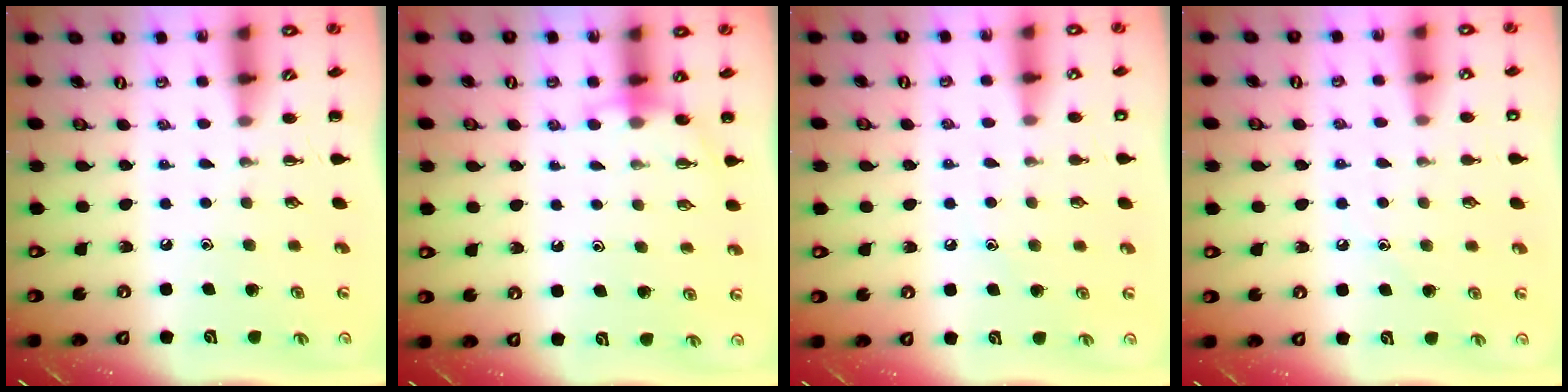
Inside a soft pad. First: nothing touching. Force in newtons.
{"total": 5.9, "press": 5.7, "slide": 1.5}
{"total": 6.5, "press": 6.3, "slide": 1.4}
{"total": 9.4, "press": 9.2, "slide": 2.0}